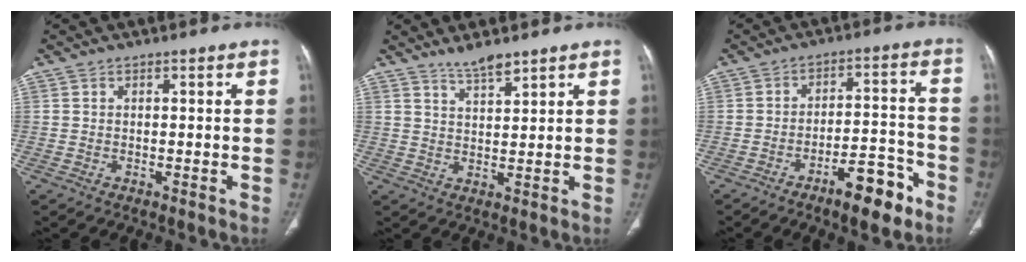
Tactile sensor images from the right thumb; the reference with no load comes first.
{"total": 4.1, "force": [3.6, 0.5, 2.0], "torque": [-0.028, -0.022, 0.068]}
{"total": 10.0, "force": [-6.4, 3.3, 7.0], "torque": [-0.094, 0.051, -0.096]}